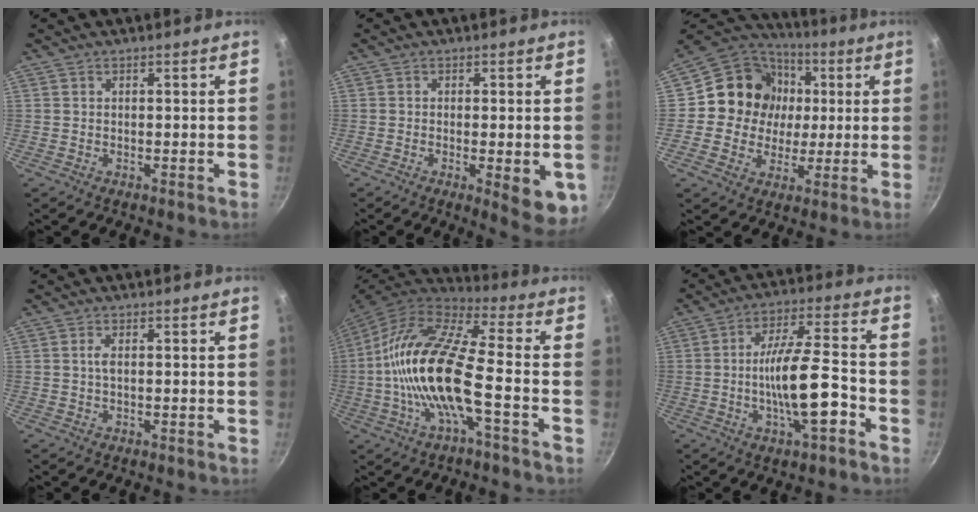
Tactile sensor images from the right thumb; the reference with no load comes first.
{"total": 7.8, "force": [-2.0, 2.3, 7.2], "torque": [-0.081, -0.005, -0.020]}
{"total": 15.4, "force": [1.9, 14.1, 5.8], "torque": [-0.075, 0.015, 0.022]}
{"total": 1.4, "force": [0.2, 0.5, 1.2], "torque": [-0.026, 0.002, 0.003]}
{"total": 18.7, "force": [-3.5, 5.8, 17.5], "torque": [-0.336, 0.036, -0.085]}
{"total": 13.2, "force": [-4.1, 3.5, 12.0], "torque": [-0.197, 0.029, -0.071]}